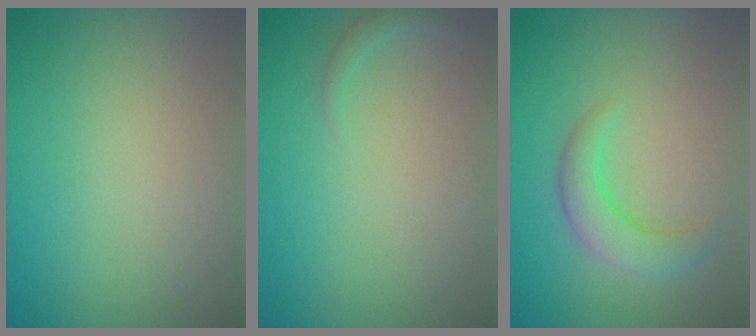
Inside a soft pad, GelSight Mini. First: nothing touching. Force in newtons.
{"total": 0.8, "press": 0.8, "slide": 0.1}
{"total": 3.3, "press": 3.3, "slide": 0.3}